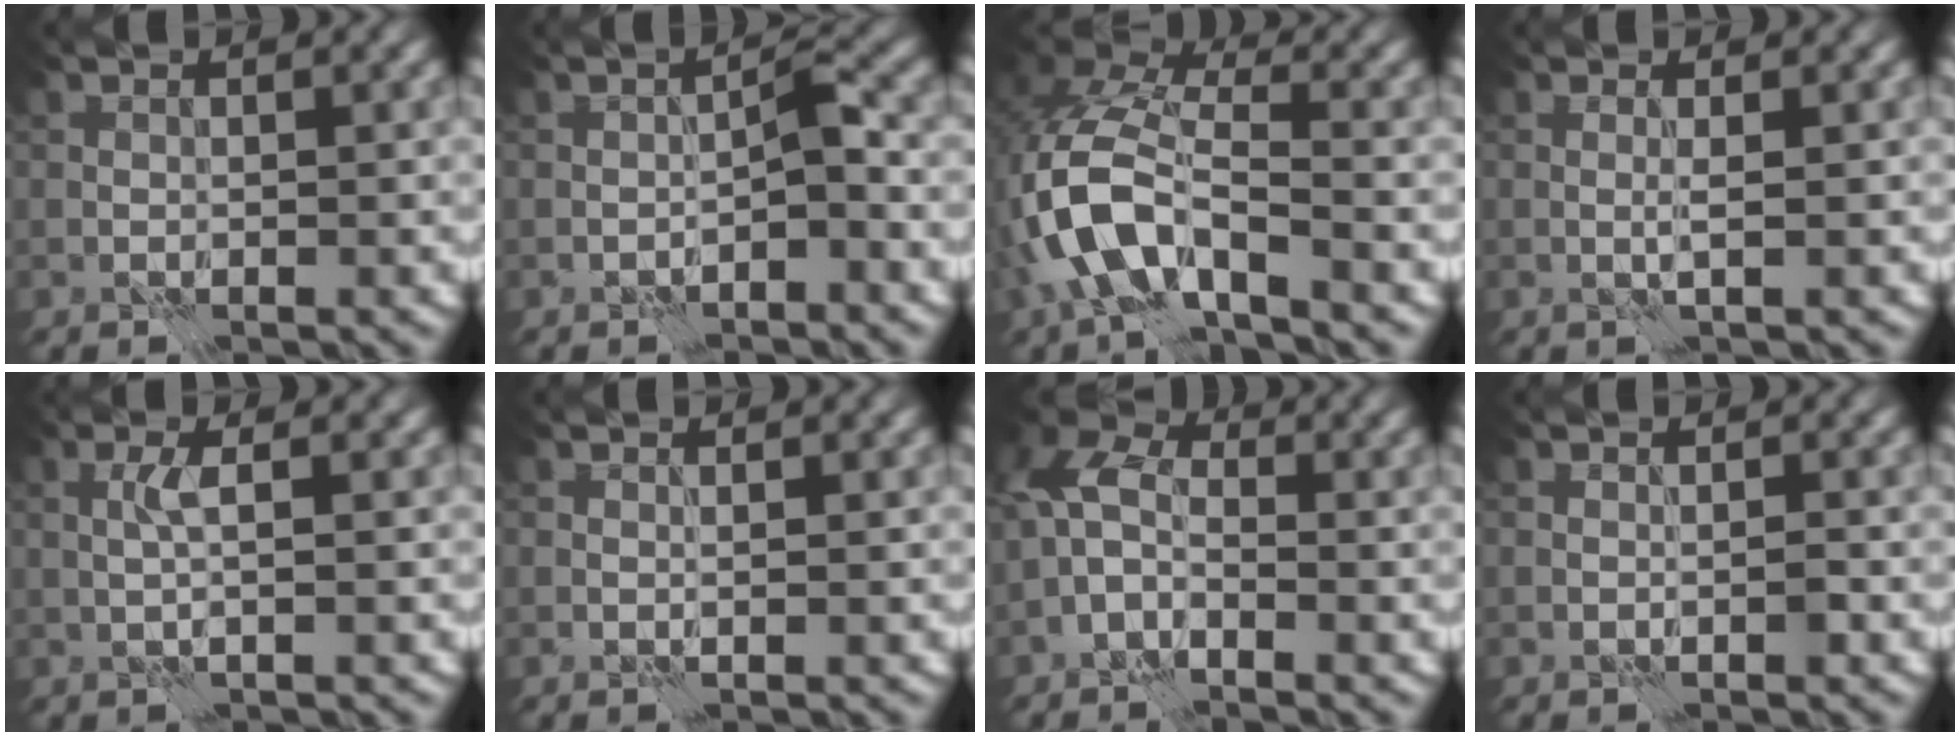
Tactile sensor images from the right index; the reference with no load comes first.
{"total": 1.9, "force": [-0.5, -0.1, 1.8], "torque": [-0.027, 0.010, -0.012]}
{"total": 8.9, "force": [-3.5, 4.1, 7.1], "torque": [-0.154, 0.010, -0.080]}
{"total": 0.8, "force": [0.1, -0.5, 0.7], "torque": [-0.014, 0.004, -0.003]}
{"total": 1.5, "force": [0.3, -0.5, 1.3], "torque": [-0.027, 0.010, 0.003]}
{"total": 1.1, "force": [0.7, -0.8, 0.0], "torque": [0.004, 0.001, 0.013]}
{"total": 3.9, "force": [-0.7, 2.3, 3.1], "torque": [-0.064, 0.018, -0.030]}
{"total": 0.5, "force": [-0.3, -0.2, 0.4], "torque": [-0.007, 0.003, -0.007]}